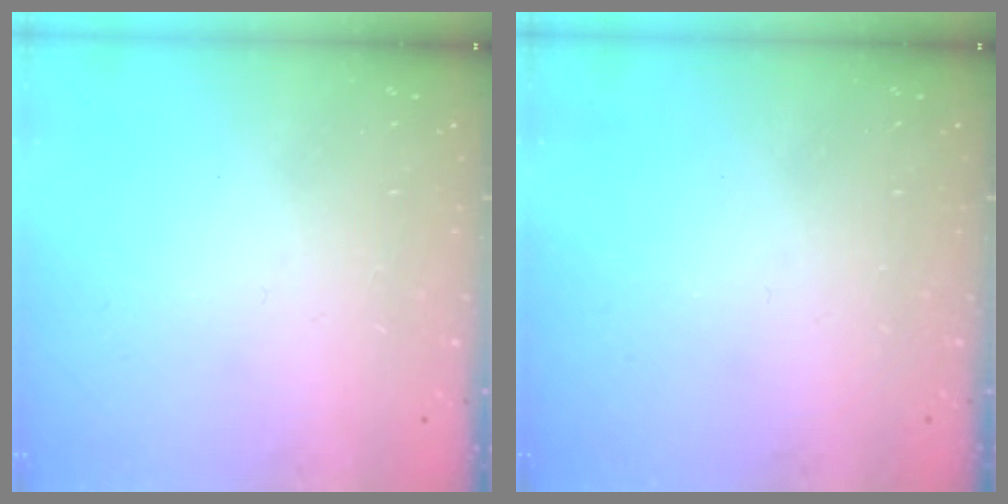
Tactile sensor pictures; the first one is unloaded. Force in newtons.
{"total": 0.0}